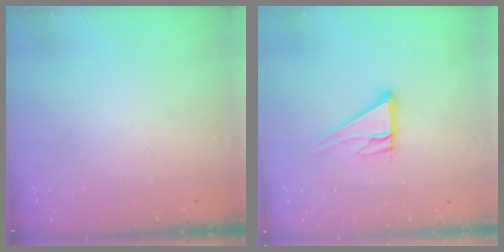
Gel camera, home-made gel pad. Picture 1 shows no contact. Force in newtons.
{"total": 10.2, "press": 10.2, "slide": 1.0}